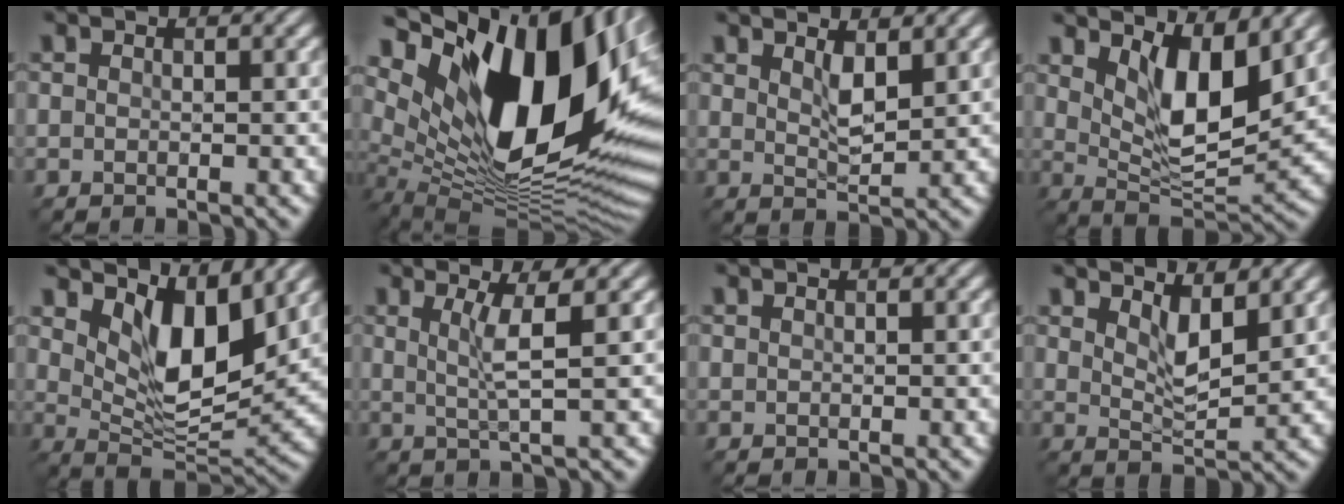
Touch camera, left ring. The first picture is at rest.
{"total": 18.2, "force": [6.4, 8.9, 14.5], "torque": [-0.247, 0.013, 0.108]}
{"total": 1.8, "force": [1.3, 0.3, 1.2], "torque": [-0.027, -0.003, 0.027]}
{"total": 6.4, "force": [3.0, 2.5, 5.1], "torque": [-0.094, -0.016, 0.054]}
{"total": 6.6, "force": [3.6, 2.8, 4.8], "torque": [-0.089, -0.016, 0.059]}
{"total": 2.5, "force": [0.9, 0.1, 2.4], "torque": [-0.047, 0.000, 0.017]}
{"total": 0.0}
{"total": 2.8, "force": [2.0, 0.6, 1.9], "torque": [-0.037, -0.008, 0.038]}